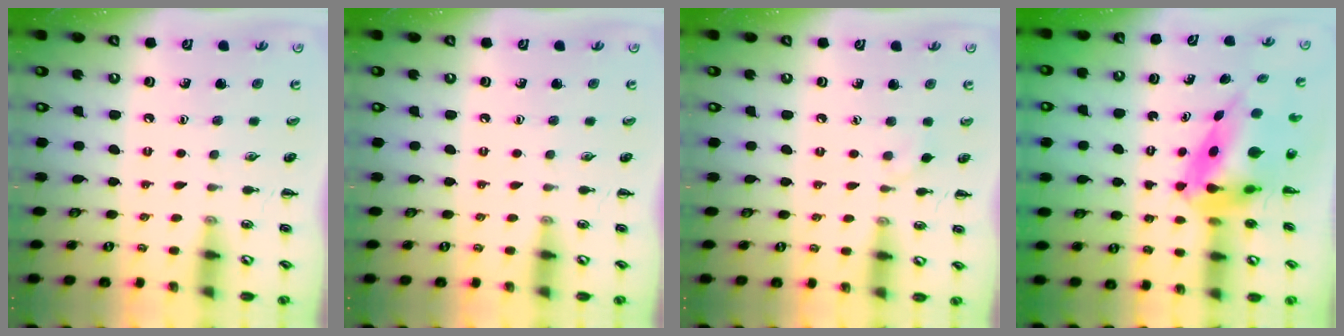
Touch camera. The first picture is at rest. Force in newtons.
{"total": 0.0}
{"total": 2.9, "press": 2.6, "slide": 1.1}
{"total": 8.2, "press": 7.7, "slide": 2.9}